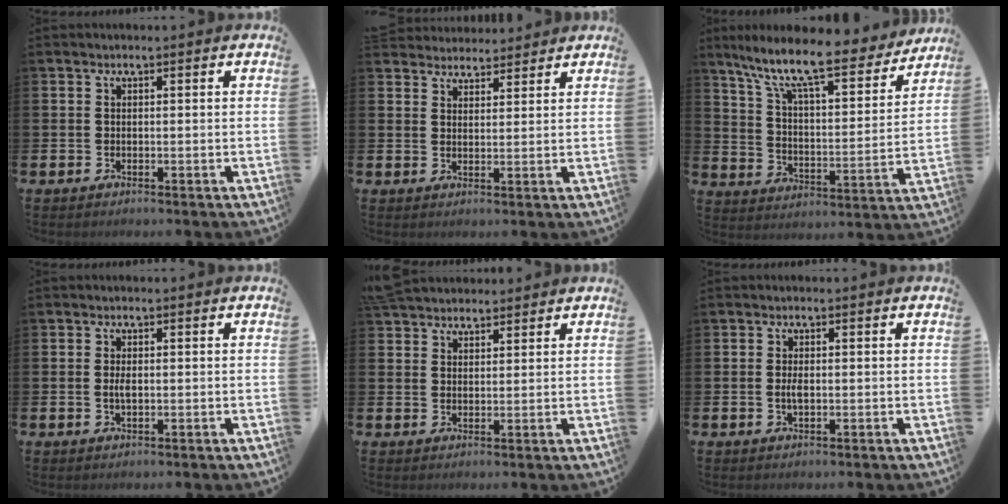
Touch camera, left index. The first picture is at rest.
{"total": 3.8, "force": [3.6, 0.9, -0.5], "torque": [-0.002, -0.017, 0.067]}
{"total": 11.2, "force": [9.5, 2.2, 5.6], "torque": [-0.133, -0.064, 0.156]}
{"total": 1.6, "force": [0.0, 0.6, 1.4], "torque": [-0.027, 0.002, -0.001]}
{"total": 4.3, "force": [4.1, 1.3, 0.4], "torque": [-0.011, -0.013, 0.077]}
{"total": 1.7, "force": [0.0, 0.6, 1.5], "torque": [-0.028, 0.001, -0.002]}